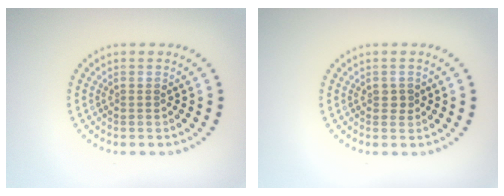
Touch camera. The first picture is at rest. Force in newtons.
{"total": 1.0, "press": 1.0, "slide": 0.1}